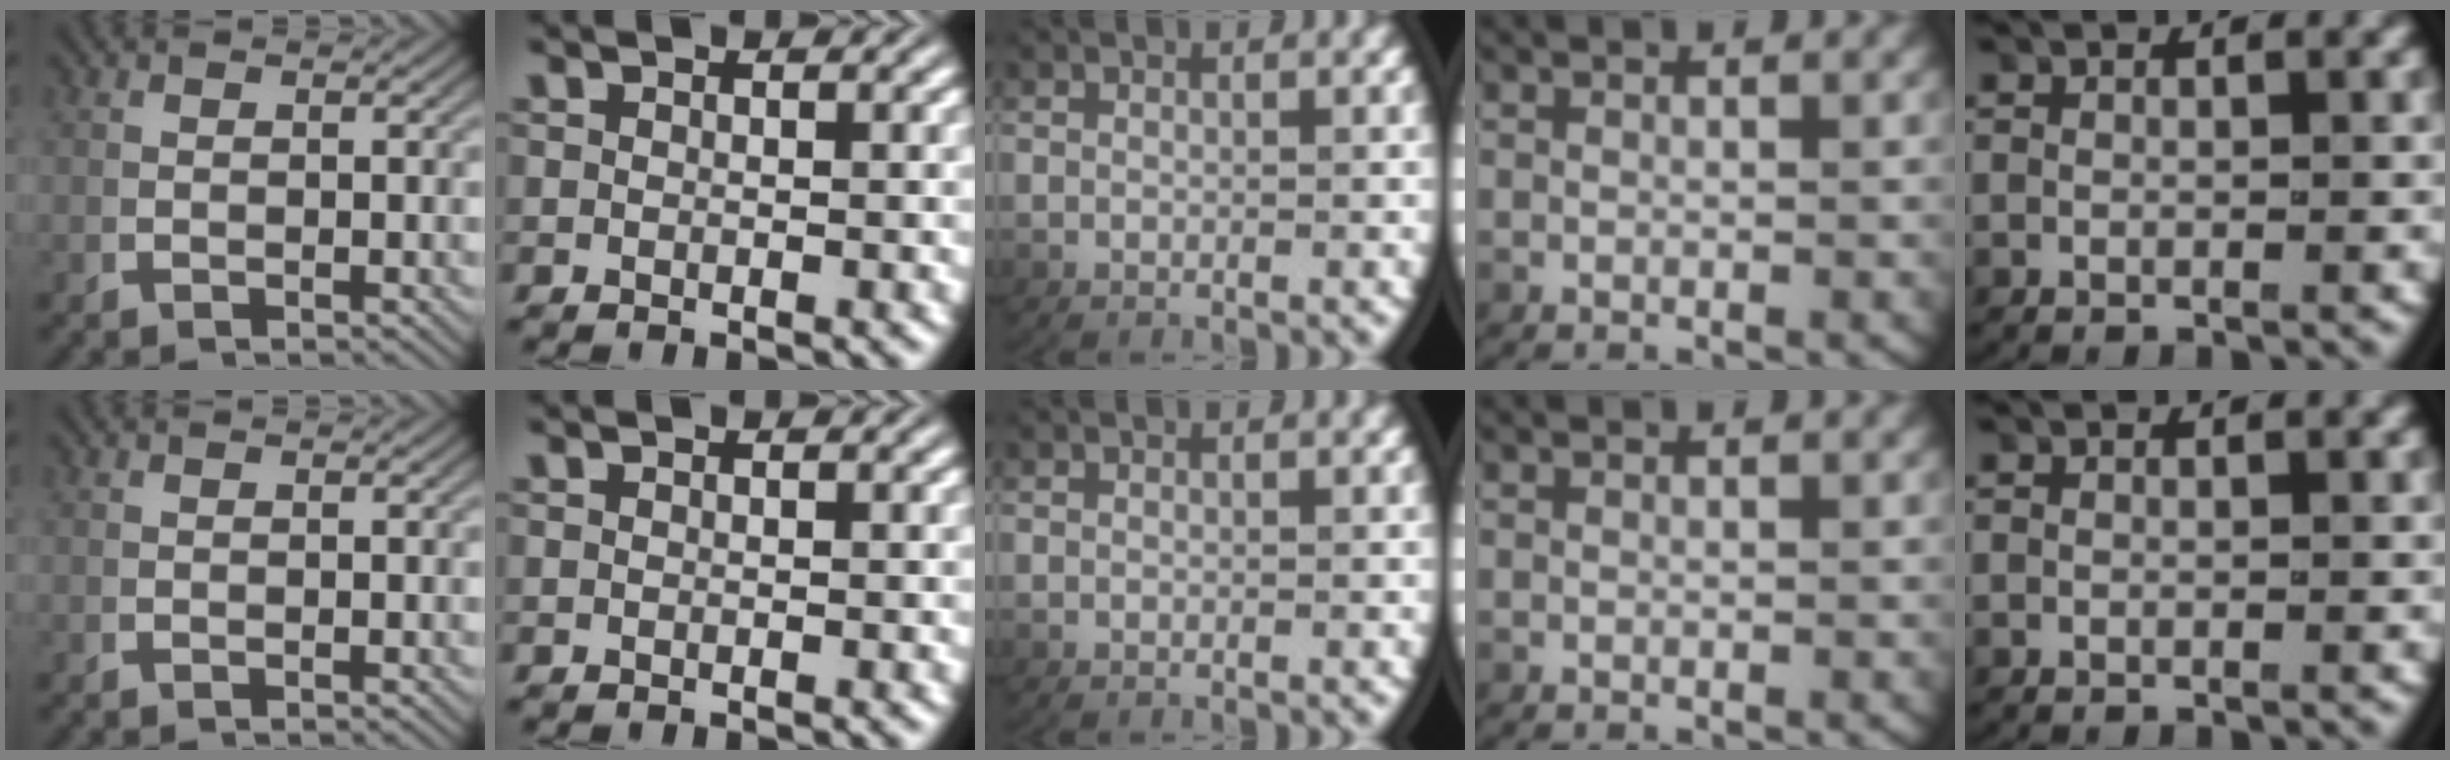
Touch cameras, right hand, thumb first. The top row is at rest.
{}